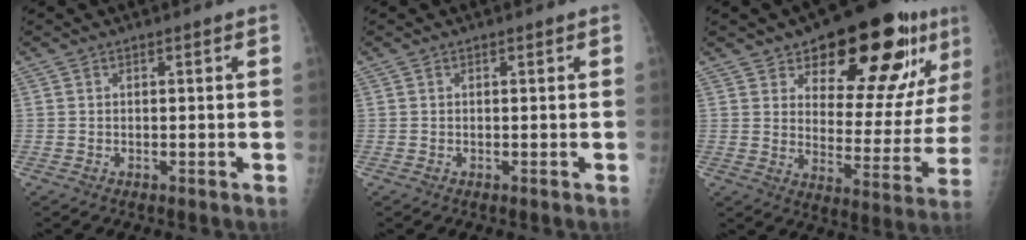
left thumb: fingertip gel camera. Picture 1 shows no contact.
{"total": 0.0}
{"total": 23.1, "force": [12.8, 9.6, 16.6], "torque": [-0.179, -0.053, 0.189]}